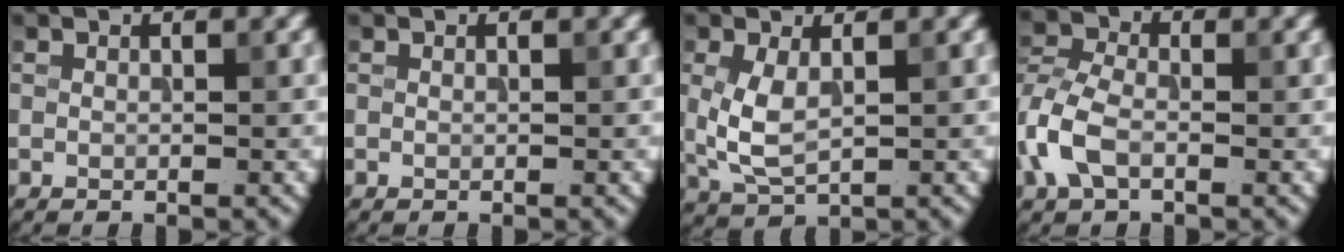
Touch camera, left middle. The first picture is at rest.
{"total": 0.0}
{"total": 3.5, "force": [0.4, 1.8, 3.0], "torque": [-0.070, 0.000, 0.013]}
{"total": 4.3, "force": [-1.4, 2.7, 3.0], "torque": [-0.073, 0.006, -0.040]}